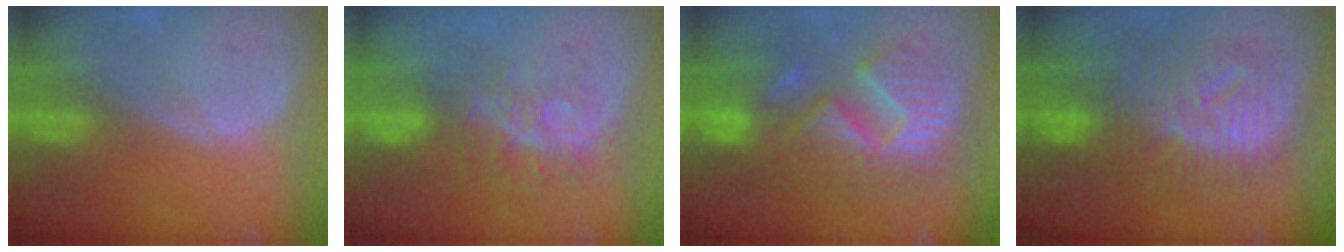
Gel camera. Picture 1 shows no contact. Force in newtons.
{"total": 8.4, "press": 6.9, "slide": 4.8}
{"total": 13.2, "press": 13.2, "slide": 1.3}
{"total": 12.1, "press": 12.0, "slide": 1.2}